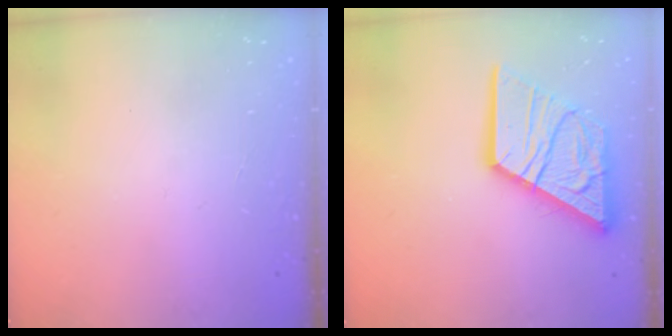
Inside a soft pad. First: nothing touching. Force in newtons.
{"total": 19.0, "press": 18.8, "slide": 2.1}